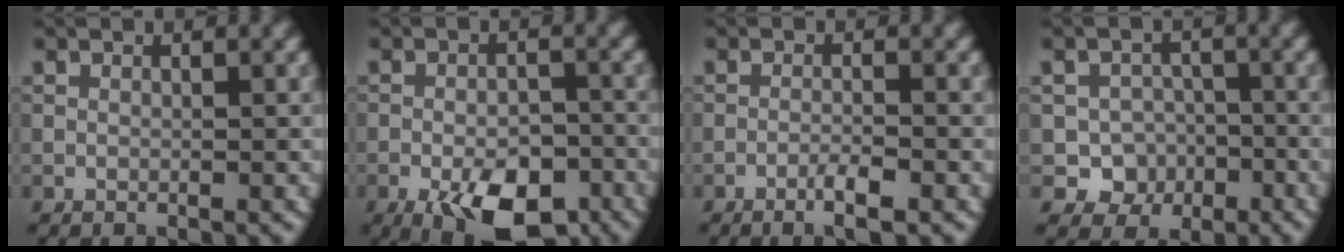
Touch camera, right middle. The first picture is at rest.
{"total": 8.3, "force": [-4.5, 3.7, 5.9], "torque": [-0.090, -0.010, -0.065]}
{"total": 2.1, "force": [-1.2, 0.2, 1.7], "torque": [-0.028, 0.004, -0.025]}
{"total": 4.4, "force": [-1.8, 3.9, 1.1], "torque": [0.001, 0.006, -0.032]}